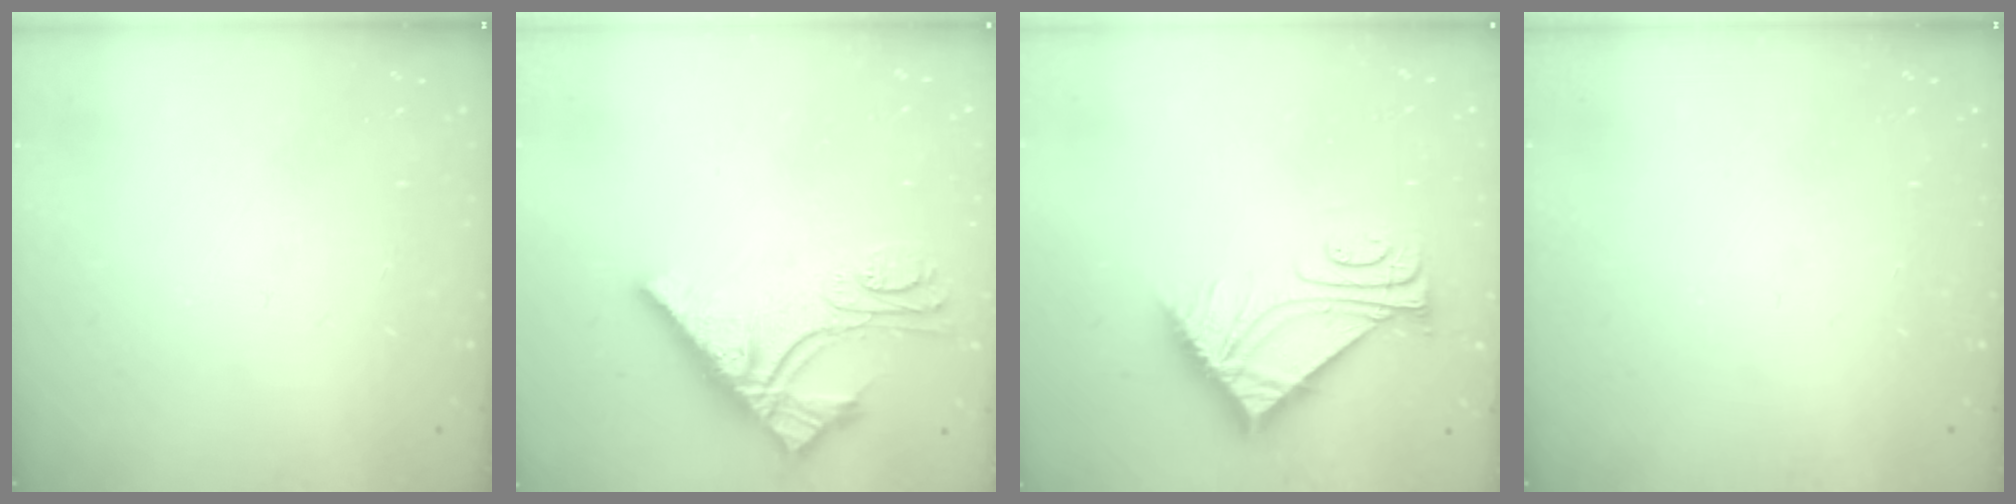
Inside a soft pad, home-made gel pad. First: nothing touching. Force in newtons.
{"total": 12.5, "press": 12.5, "slide": 0.7}
{"total": 9.4, "press": 9.4, "slide": 0.2}
{"total": 0.0}